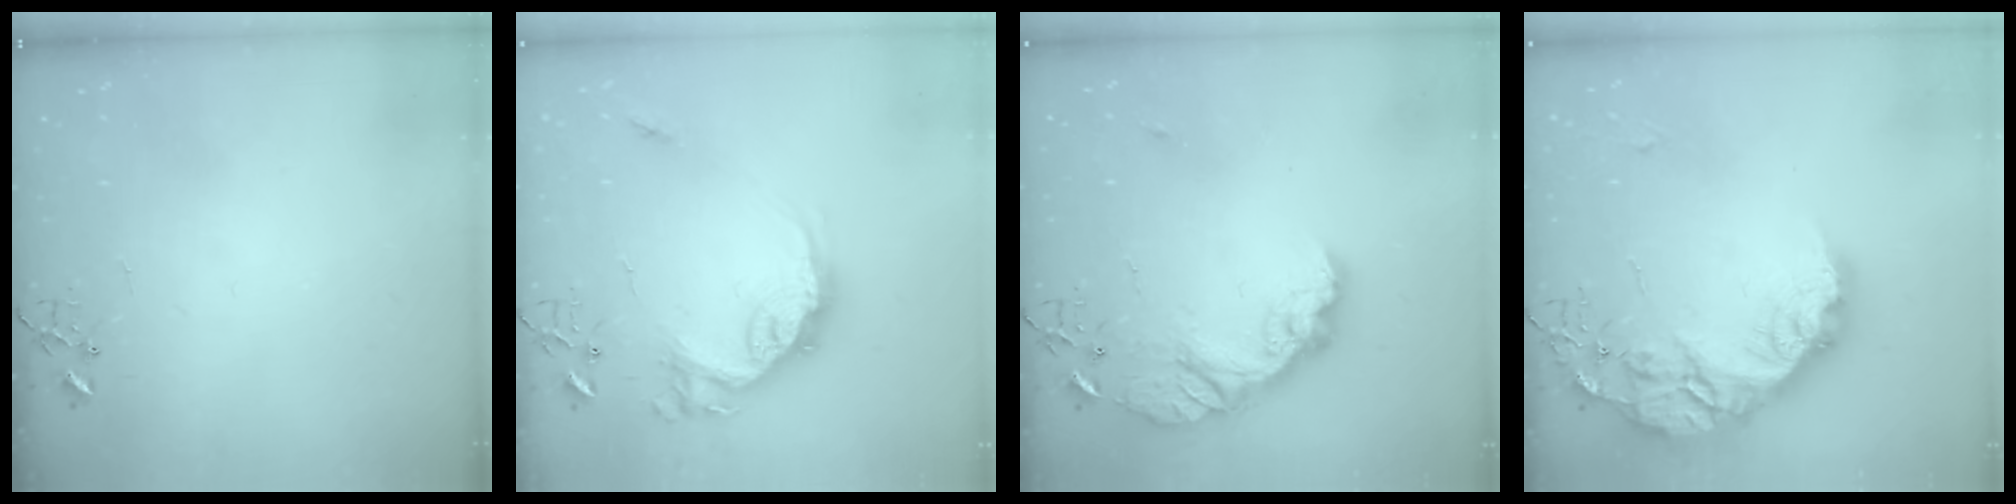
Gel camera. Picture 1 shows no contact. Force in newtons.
{"total": 16.6, "press": 16.6, "slide": 0.9}
{"total": 15.7, "press": 15.7, "slide": 1.0}
{"total": 24.7, "press": 24.6, "slide": 2.0}